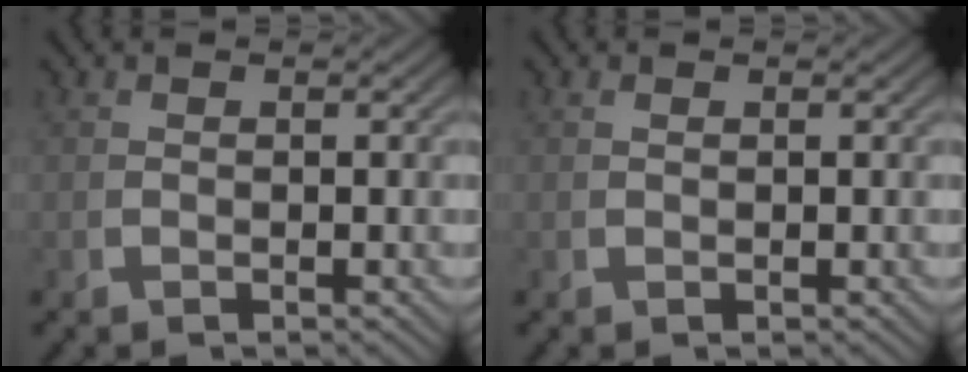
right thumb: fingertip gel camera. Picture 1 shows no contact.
{"total": 0.0}